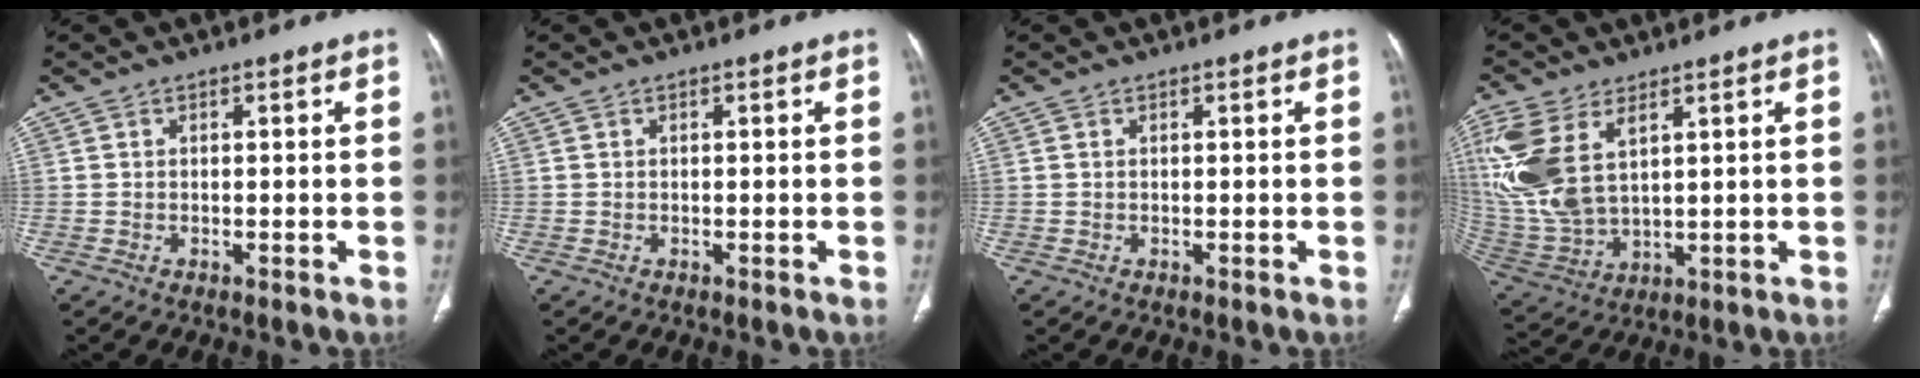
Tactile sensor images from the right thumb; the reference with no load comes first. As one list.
[{"total": 0.0}, {"total": 0.0}, {"total": 16.0, "force": [6.1, 8.7, 12.0], "torque": [-0.280, -0.014, 0.137]}]